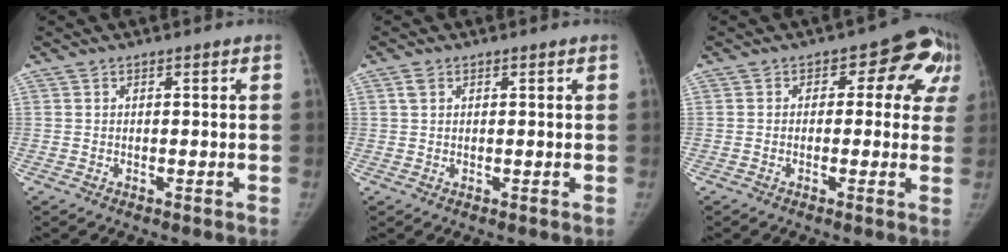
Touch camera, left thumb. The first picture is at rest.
{"total": 1.4, "force": [0.6, 1.0, 0.7], "torque": [-0.012, 0.005, 0.013]}
{"total": 9.7, "force": [2.2, 6.3, 7.0], "torque": [-0.018, 0.015, 0.010]}